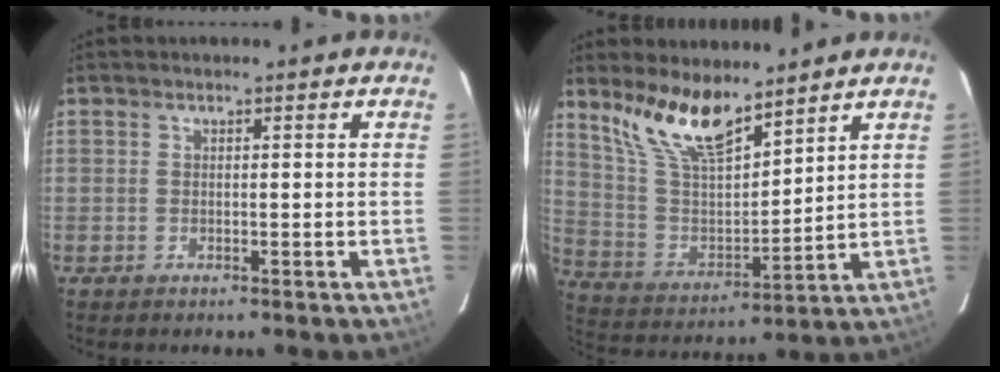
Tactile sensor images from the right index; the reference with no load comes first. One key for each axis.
{"total": 13.7, "fx": 10.3, "fy": 4.1, "fz": 7.9, "tx": -0.159, "ty": 0.003, "tz": 0.212}